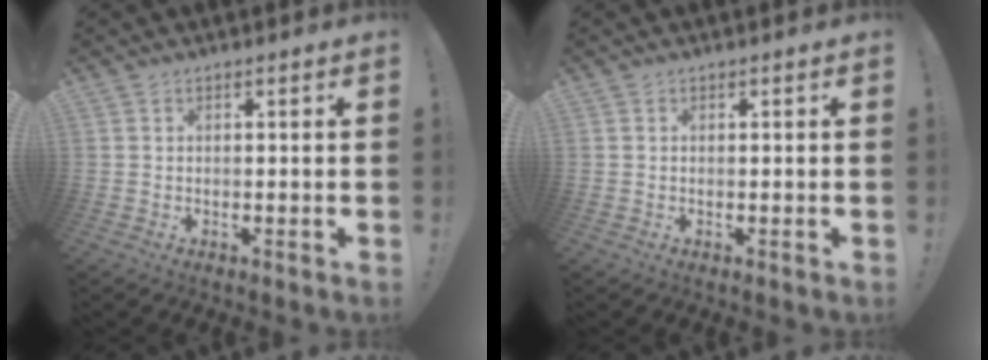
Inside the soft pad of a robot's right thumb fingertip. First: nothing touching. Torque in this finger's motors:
{"motor_torque": [-0.03, -0.01, -0.03, 0.01, -0.04]}